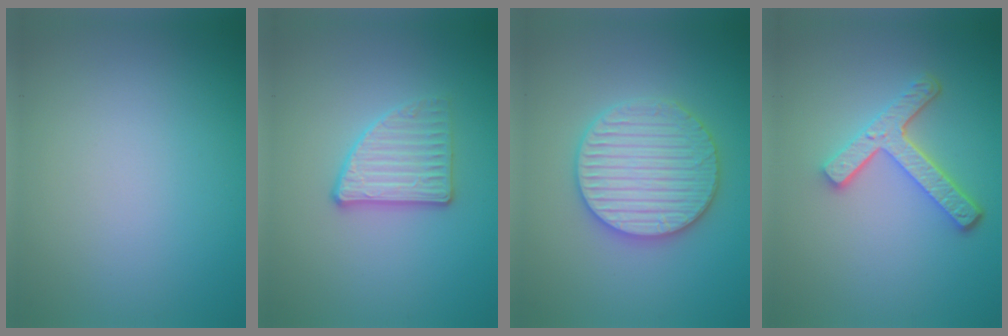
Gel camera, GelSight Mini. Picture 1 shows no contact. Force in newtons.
{"total": 2.8, "press": 2.7, "slide": 0.7}
{"total": 5.9, "press": 5.7, "slide": 1.1}
{"total": 4.3, "press": 3.3, "slide": 2.8}